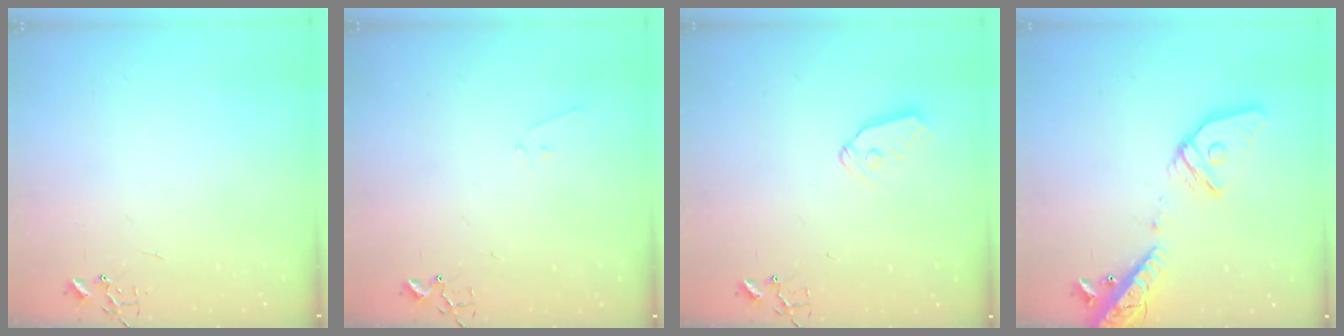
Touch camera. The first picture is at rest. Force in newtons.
{"total": 5.7, "press": 5.7, "slide": 0.7}
{"total": 7.7, "press": 7.7, "slide": 0.4}
{"total": 18.3, "press": 17.9, "slide": 3.6}